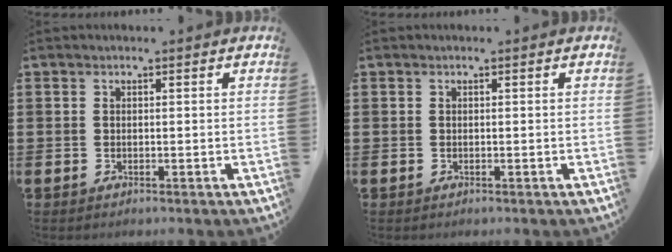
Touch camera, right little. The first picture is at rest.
{"total": 0.0}